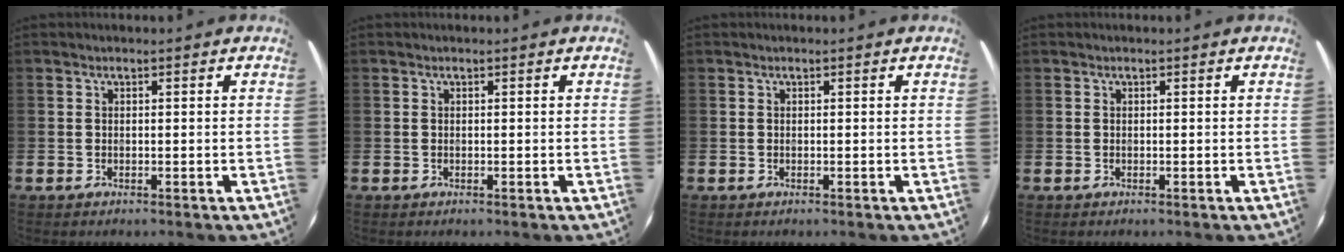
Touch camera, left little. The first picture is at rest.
{"total": 0.0}
{"total": 0.0}
{"total": 0.0}